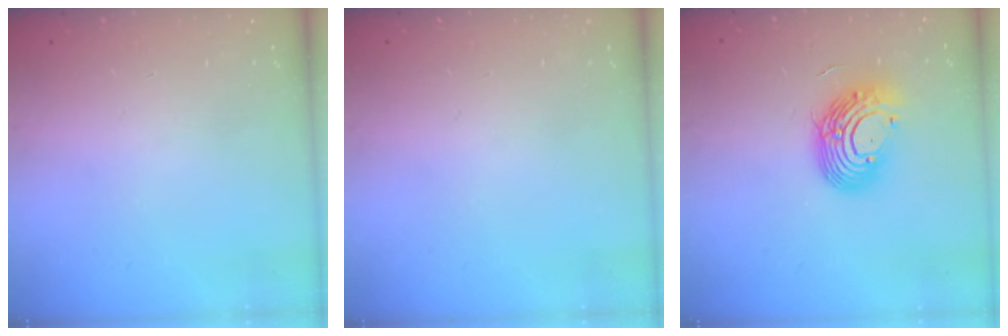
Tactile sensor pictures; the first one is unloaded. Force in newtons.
{"total": 0.0}
{"total": 12.4, "press": 12.3, "slide": 1.8}